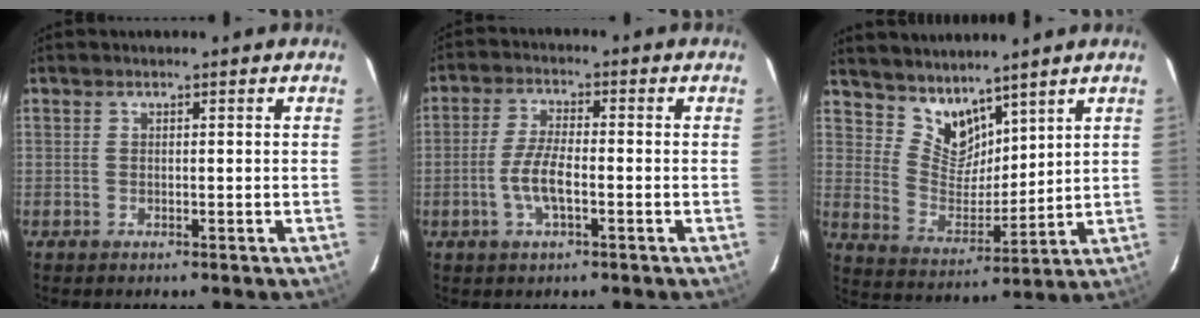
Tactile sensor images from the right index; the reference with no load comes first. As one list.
[{"total": 6.1, "force": [-2.0, 1.8, 5.5], "torque": [-0.116, 0.000, -0.039]}, {"total": 8.9, "force": [7.3, 4.2, 2.7], "torque": [-0.046, -0.002, 0.150]}]